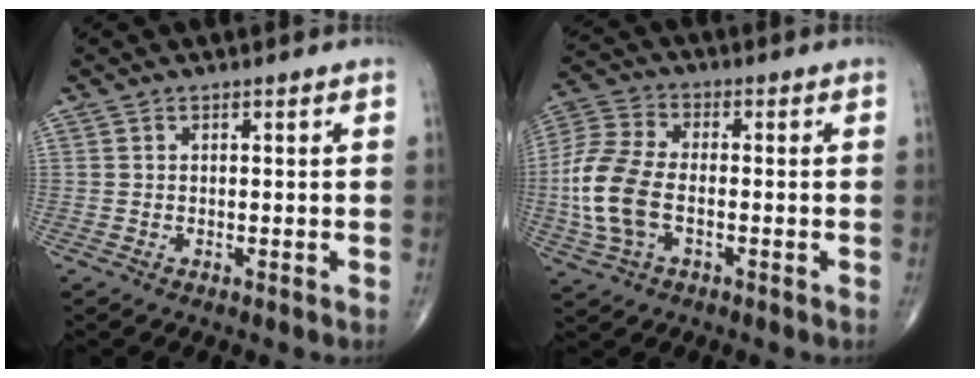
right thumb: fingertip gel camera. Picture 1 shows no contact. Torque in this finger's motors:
{"motor_torque": [-0.21, 0.58, 1.18, 0.07, 0.37]}